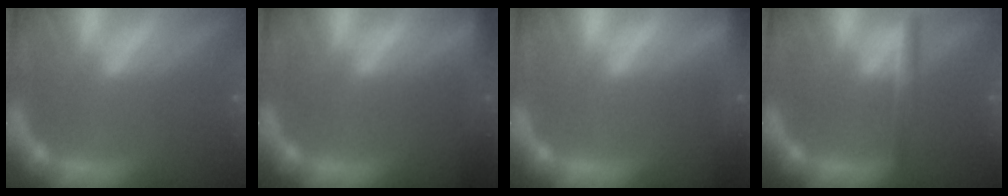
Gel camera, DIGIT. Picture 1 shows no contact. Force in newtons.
{"total": 5.5}
{"total": 6.4}
{"total": 2.4}